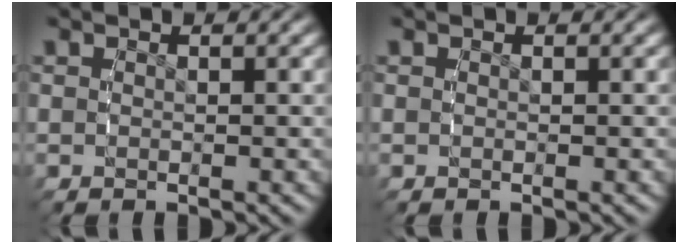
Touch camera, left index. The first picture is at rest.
{"total": 0.0}